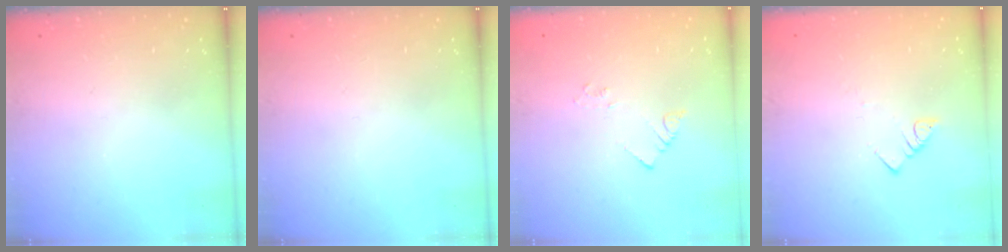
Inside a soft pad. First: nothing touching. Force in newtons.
{"total": 0.0}
{"total": 2.1, "press": 2.1, "slide": 0.3}
{"total": 3.0, "press": 3.0, "slide": 0.1}